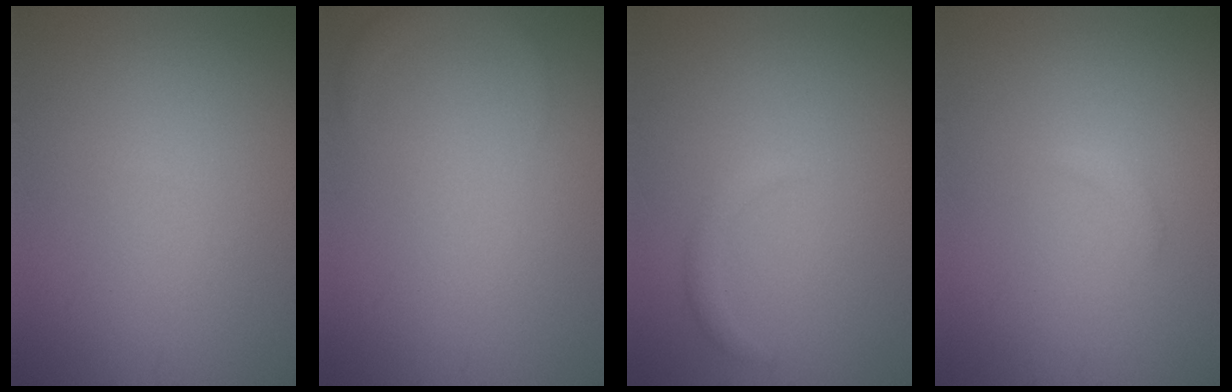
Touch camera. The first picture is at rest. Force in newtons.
{"total": 1.2, "press": 1.2, "slide": 0.2}
{"total": 1.0, "press": 1.0, "slide": 0.0}
{"total": 0.6, "press": 0.6, "slide": 0.1}